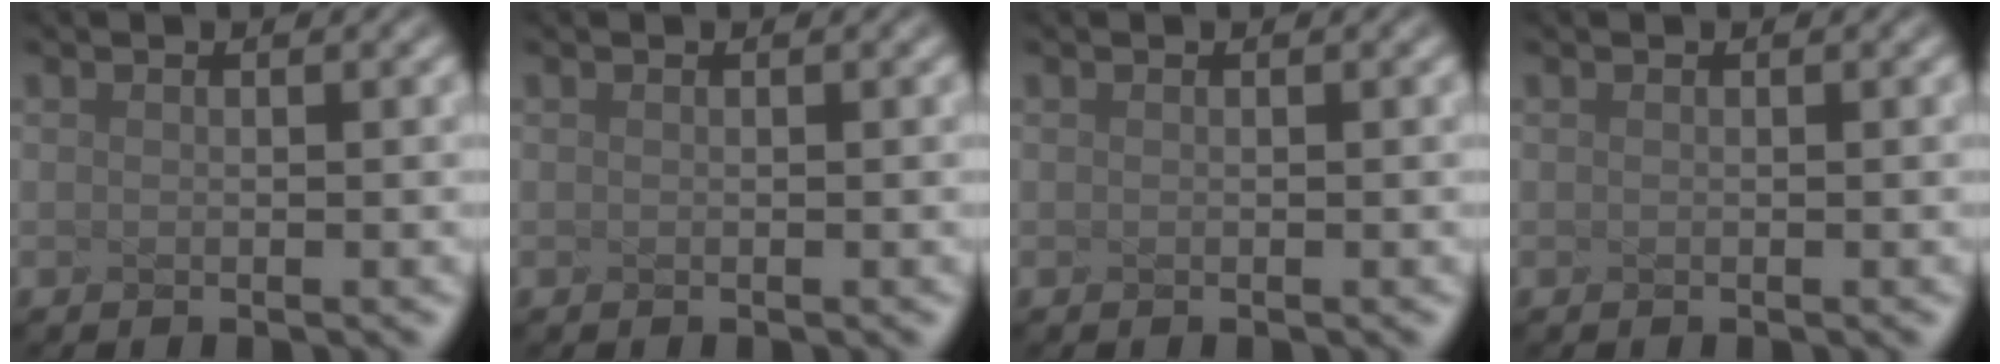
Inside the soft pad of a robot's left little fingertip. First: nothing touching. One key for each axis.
{"total": 0.0}
{"total": 0.0}
{"total": 0.0}